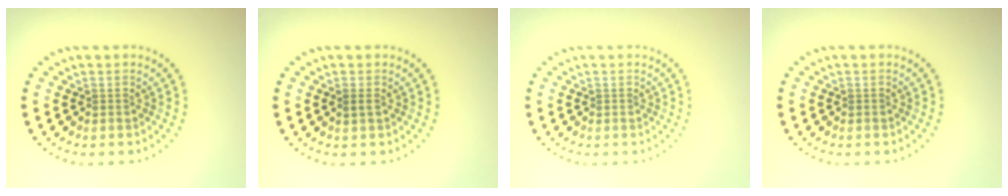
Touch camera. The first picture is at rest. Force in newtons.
{"total": 0.7, "press": 0.6, "slide": 0.1}
{"total": 0.0}
{"total": 0.0}